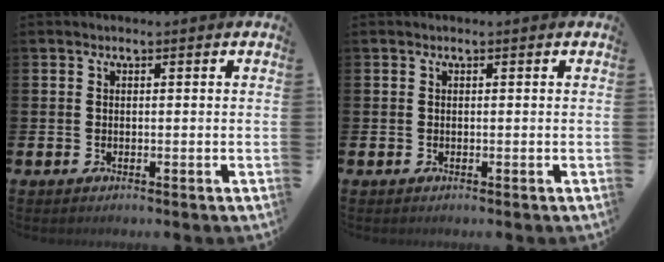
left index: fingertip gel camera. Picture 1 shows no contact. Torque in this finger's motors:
{"motor_torque": [-0.01, -0.01, 0.04, 0.00]}